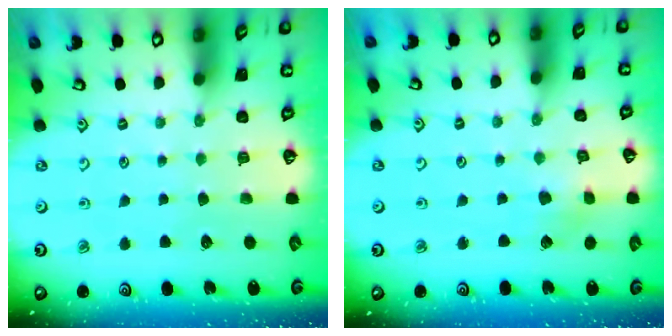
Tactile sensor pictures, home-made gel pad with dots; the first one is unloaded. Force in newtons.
{"total": 2.9, "press": 2.9, "slide": 0.6}